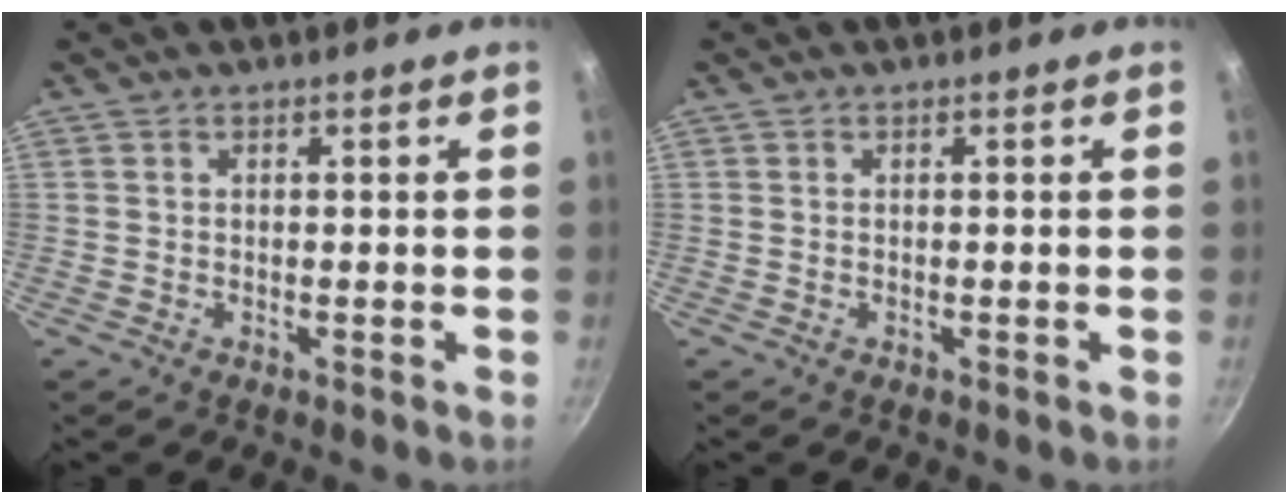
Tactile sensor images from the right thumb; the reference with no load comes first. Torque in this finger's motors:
{"motor_torque": [0.03, -0.16, -0.26, -0.13, -0.03]}